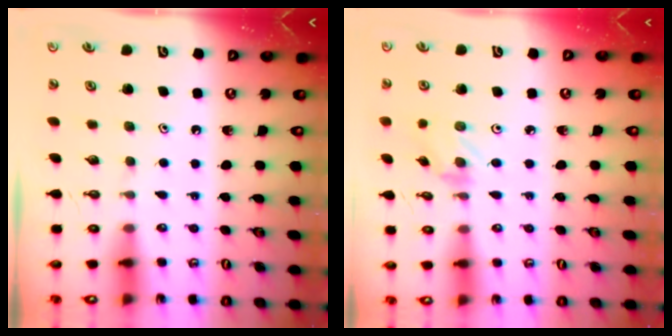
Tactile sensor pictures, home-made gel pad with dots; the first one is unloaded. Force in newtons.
{"total": 0.8, "press": 0.6, "slide": 0.5}